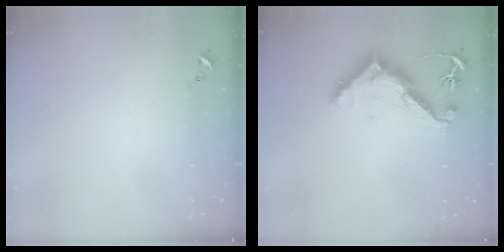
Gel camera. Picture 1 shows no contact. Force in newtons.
{"total": 11.7, "press": 11.7, "slide": 0.9}